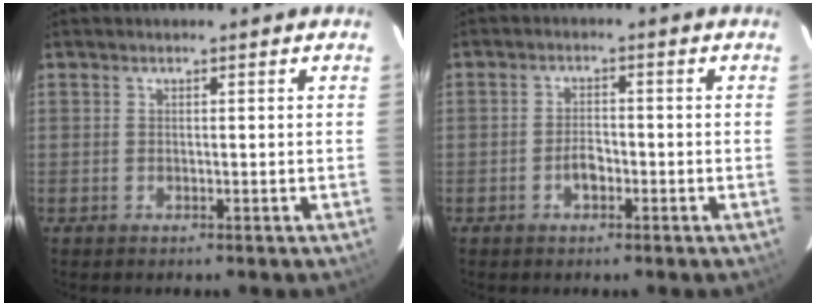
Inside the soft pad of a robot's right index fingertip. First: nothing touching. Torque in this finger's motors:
{"motor_torque": [0.73, 0.08, 0.37, 0.03]}